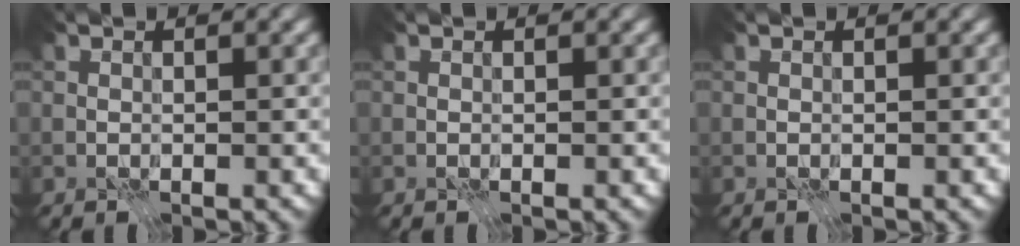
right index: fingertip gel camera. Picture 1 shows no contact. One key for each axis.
{"total": 0.0}
{"total": 0.0}